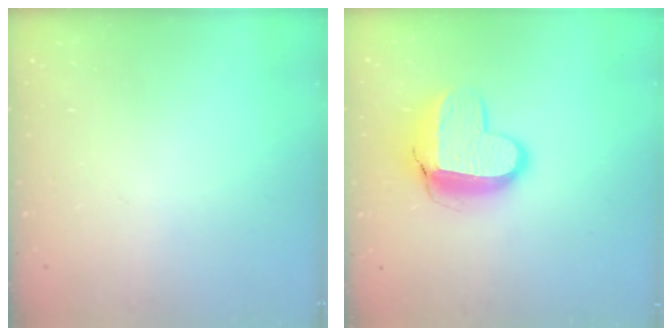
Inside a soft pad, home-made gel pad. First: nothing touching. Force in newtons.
{"total": 11.8, "press": 11.8, "slide": 1.2}